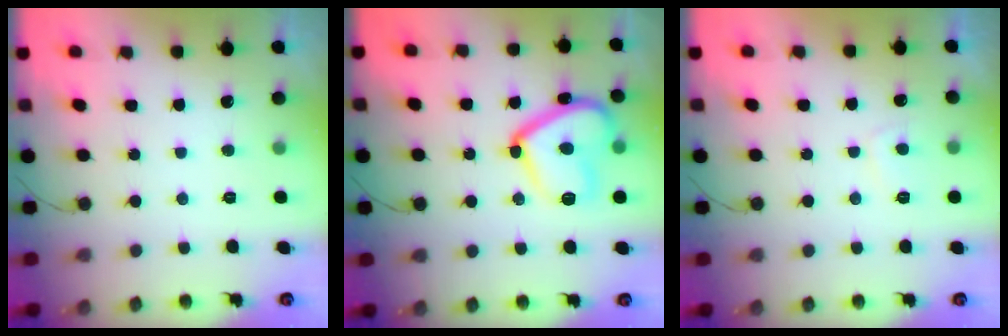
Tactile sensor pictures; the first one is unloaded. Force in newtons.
{"total": 16.9, "press": 16.8, "slide": 1.5}
{"total": 2.9, "press": 2.8, "slide": 0.6}